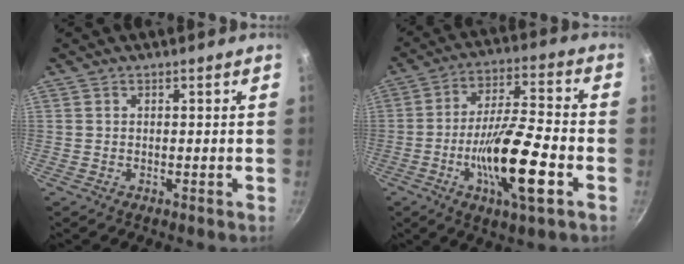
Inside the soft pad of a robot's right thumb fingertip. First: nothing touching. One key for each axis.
{"total": 16.9, "fx": -5.4, "fy": 4.2, "fz": 15.5, "tx": -0.270, "ty": 0.024, "tz": -0.099}